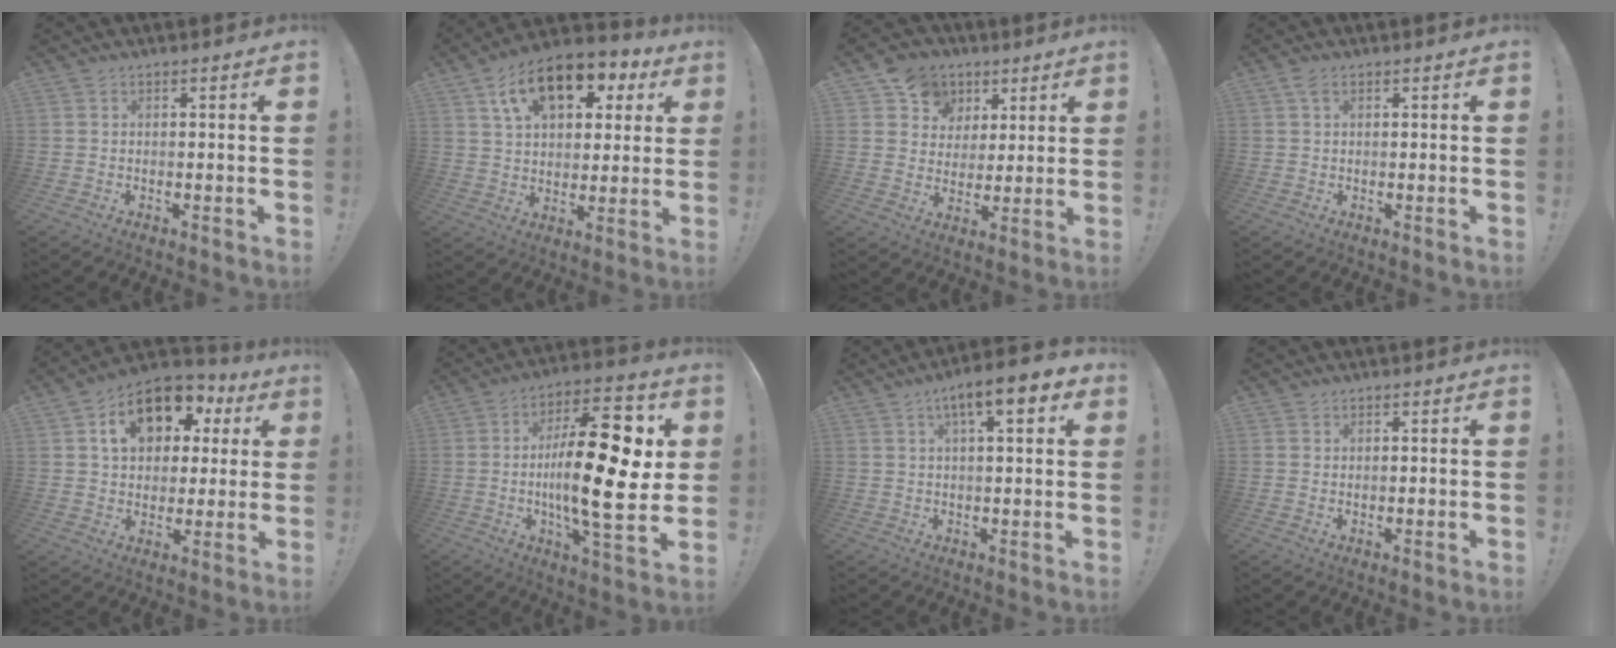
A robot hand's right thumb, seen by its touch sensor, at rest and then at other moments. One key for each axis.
{"total": 16.3, "fx": 8.1, "fy": 9.7, "fz": 10.2, "tx": -0.161, "ty": -0.030, "tz": 0.145}
{"total": 10.2, "fx": 4.6, "fy": 8.7, "fz": 2.6, "tx": -0.037, "ty": -0.026, "tz": 0.092}
{"total": 2.0, "fx": 1.0, "fy": 1.2, "fz": 1.2, "tx": -0.020, "ty": -0.001, "tz": 0.018}
{"total": 15.8, "fx": 6.6, "fy": 11.0, "fz": 9.3, "tx": -0.138, "ty": -0.018, "tz": 0.120}
{"total": 25.8, "fx": 0.7, "fy": 9.0, "fz": 24.2, "tx": -0.397, "ty": -0.007, "tz": 0.007}
{"total": 8.5, "fx": 3.5, "fy": 2.4, "fz": 7.3, "tx": -0.101, "ty": -0.013, "tz": 0.054}
{"total": 0.9, "fx": 0.6, "fy": 0.7, "fz": -0.1, "tx": 0.003, "ty": 0.000, "tz": 0.012}